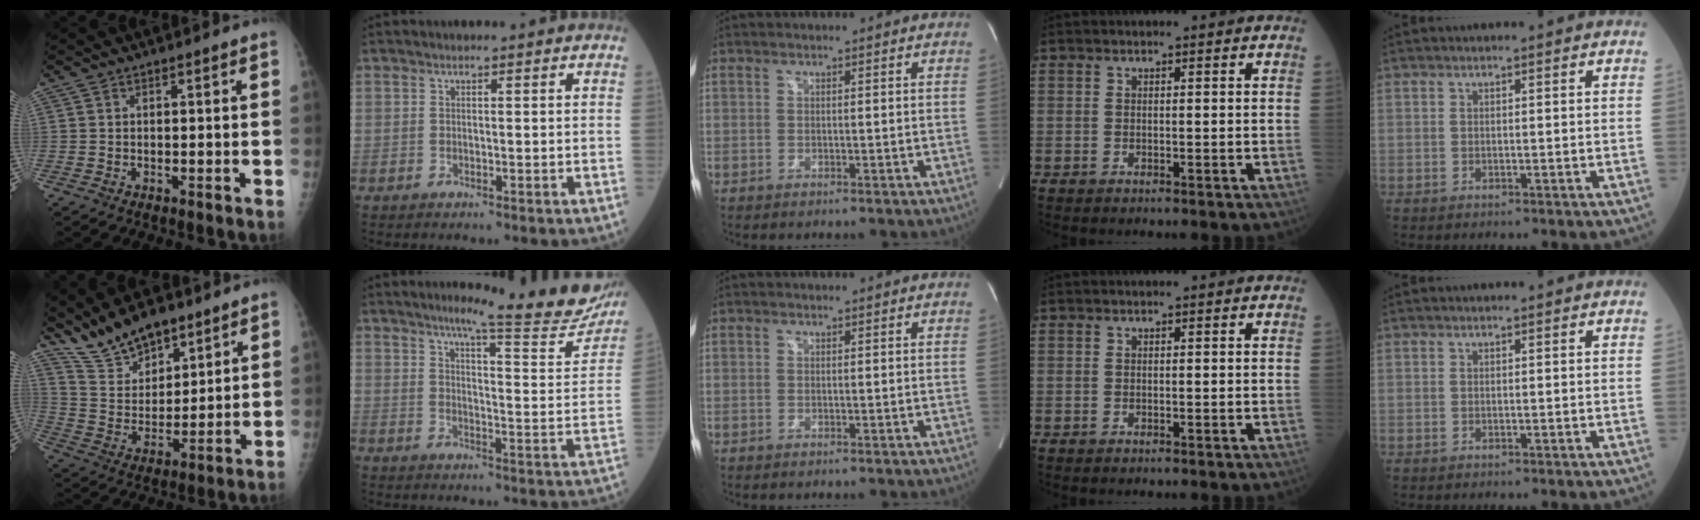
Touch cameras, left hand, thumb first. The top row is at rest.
{"thumb": {"total": 12.5, "force": [9.9, 5.3, 5.6], "torque": [-0.075, -0.053, 0.193]}, "index": {"total": 16.1, "force": [14.5, 1.0, 7.0], "torque": [-0.085, -0.052, 0.170]}}